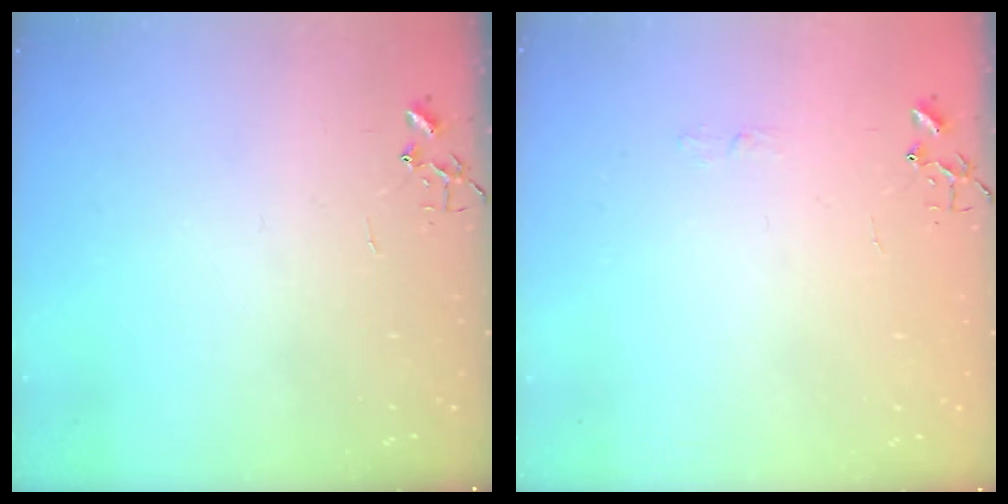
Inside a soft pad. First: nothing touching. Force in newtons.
{"total": 3.6, "press": 3.6, "slide": 0.4}